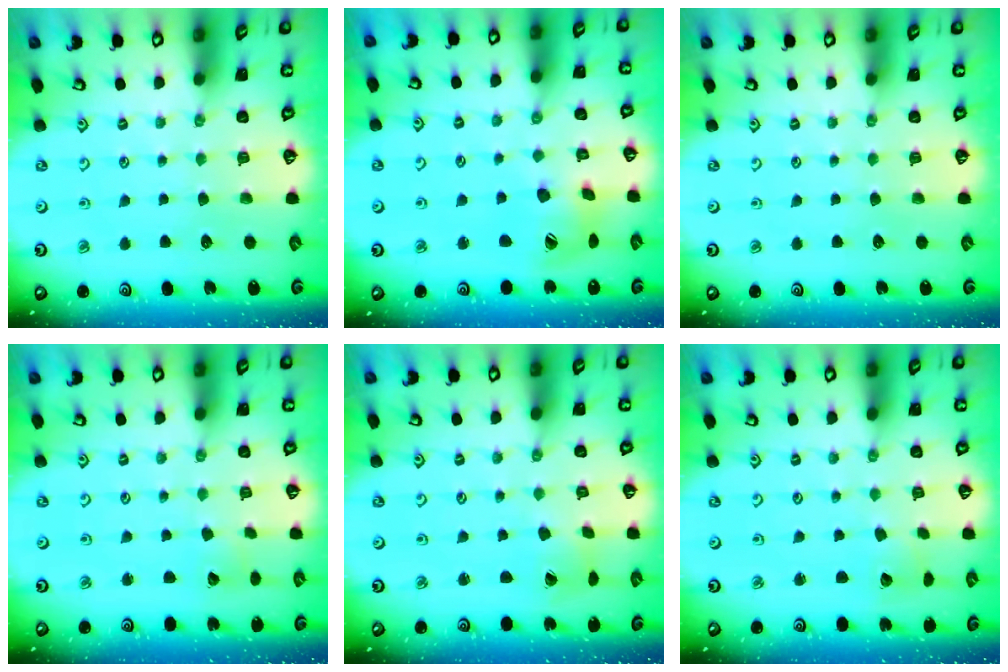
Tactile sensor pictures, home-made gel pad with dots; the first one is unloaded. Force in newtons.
{"total": 13.4, "press": 13.4, "slide": 1.3}
{"total": 0.0}
{"total": 2.4, "press": 2.4, "slide": 0.2}
{"total": 1.6, "press": 1.5, "slide": 0.3}
{"total": 2.3, "press": 2.3, "slide": 0.3}